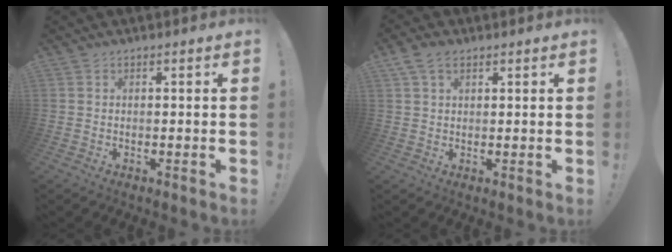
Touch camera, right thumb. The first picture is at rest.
{"total": 5.1, "force": [2.5, 3.3, 2.9], "torque": [-0.053, 0.000, 0.049]}